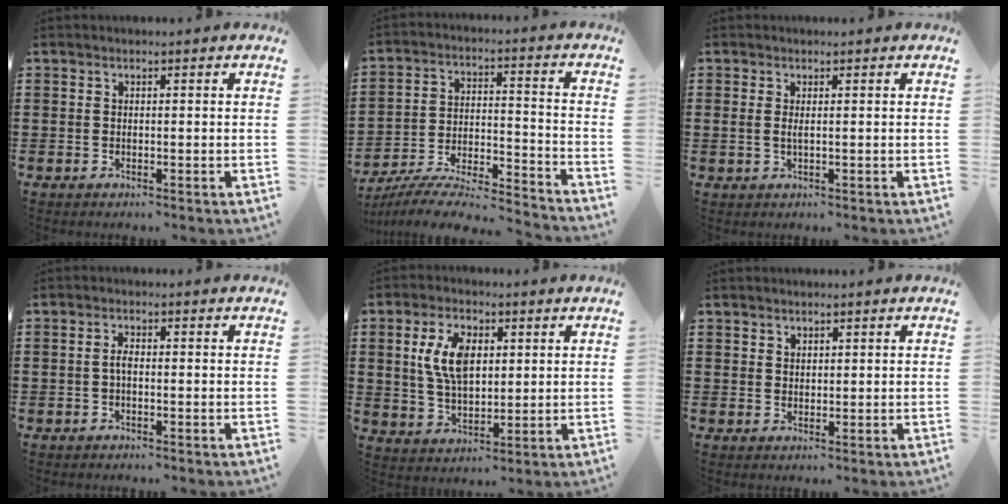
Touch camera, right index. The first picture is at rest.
{"total": 6.7, "force": [-6.1, 1.0, 2.5], "torque": [-0.048, -0.003, -0.121]}
{"total": 1.1, "force": [0.2, 0.3, 1.0], "torque": [-0.021, 0.004, 0.003]}
{"total": 1.7, "force": [-0.3, 0.6, 1.6], "torque": [-0.038, -0.002, -0.009]}
{"total": 8.3, "force": [2.1, 4.7, 6.6], "torque": [-0.154, 0.010, 0.033]}
{"total": 1.5, "force": [1.3, 0.9, 0.1], "torque": [-0.004, 0.002, 0.025]}